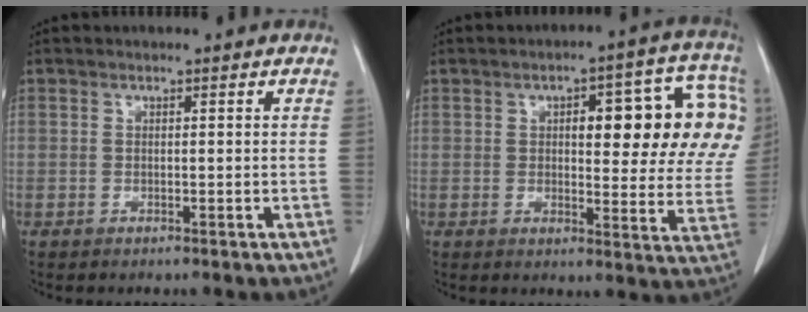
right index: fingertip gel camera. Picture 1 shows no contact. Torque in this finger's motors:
{"motor_torque": [1.25, 0.89, 0.39, 0.10]}